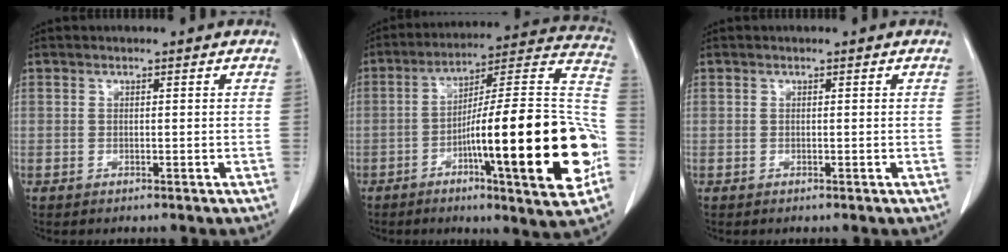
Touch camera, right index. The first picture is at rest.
{"total": 26.2, "force": [-7.1, 2.0, 25.2], "torque": [-0.310, 0.006, -0.110]}
{"total": 0.0}